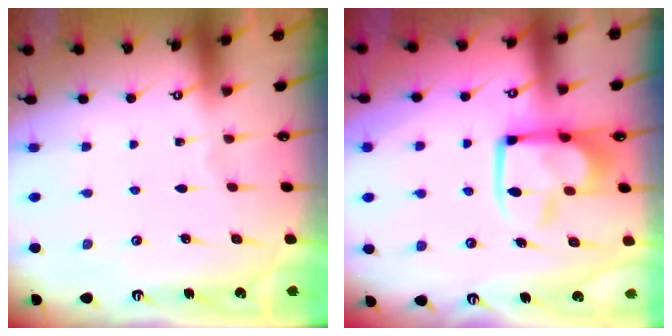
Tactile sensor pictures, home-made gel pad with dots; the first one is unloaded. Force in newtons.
{"total": 12.9, "press": 12.8, "slide": 1.5}